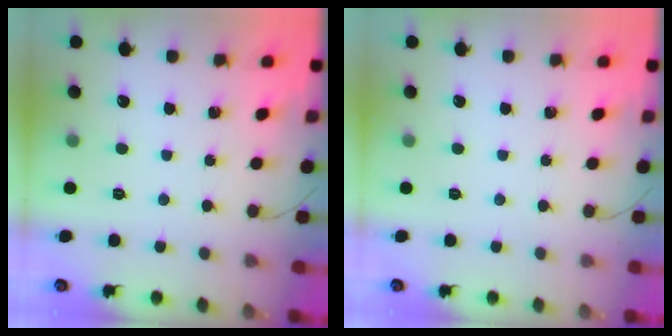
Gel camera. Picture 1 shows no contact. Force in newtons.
{"total": 0.0}